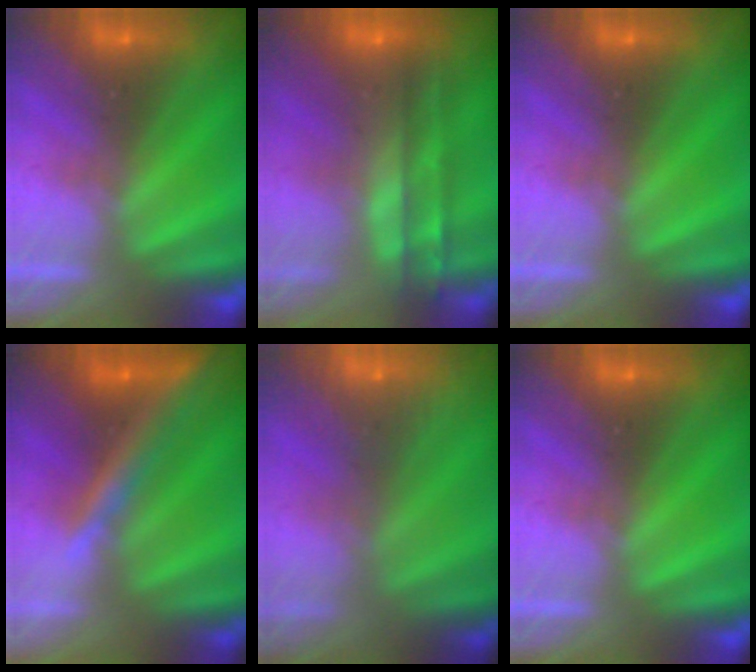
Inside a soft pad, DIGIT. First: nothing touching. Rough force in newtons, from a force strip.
{"total": 5.9}
{"total": 0.0}
{"total": 9.1}
{"total": 8.0}
{"total": 0.0}